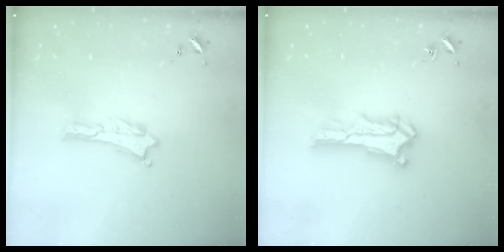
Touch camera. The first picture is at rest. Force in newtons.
{"total": 1.5, "press": 1.5, "slide": 0.2}